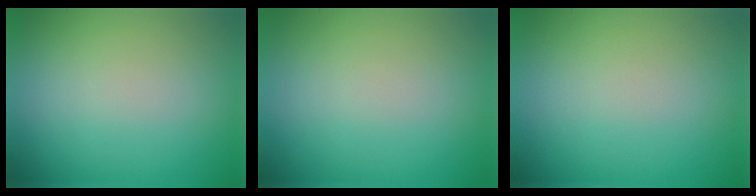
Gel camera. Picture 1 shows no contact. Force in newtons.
{"total": 0.0}
{"total": 0.0}